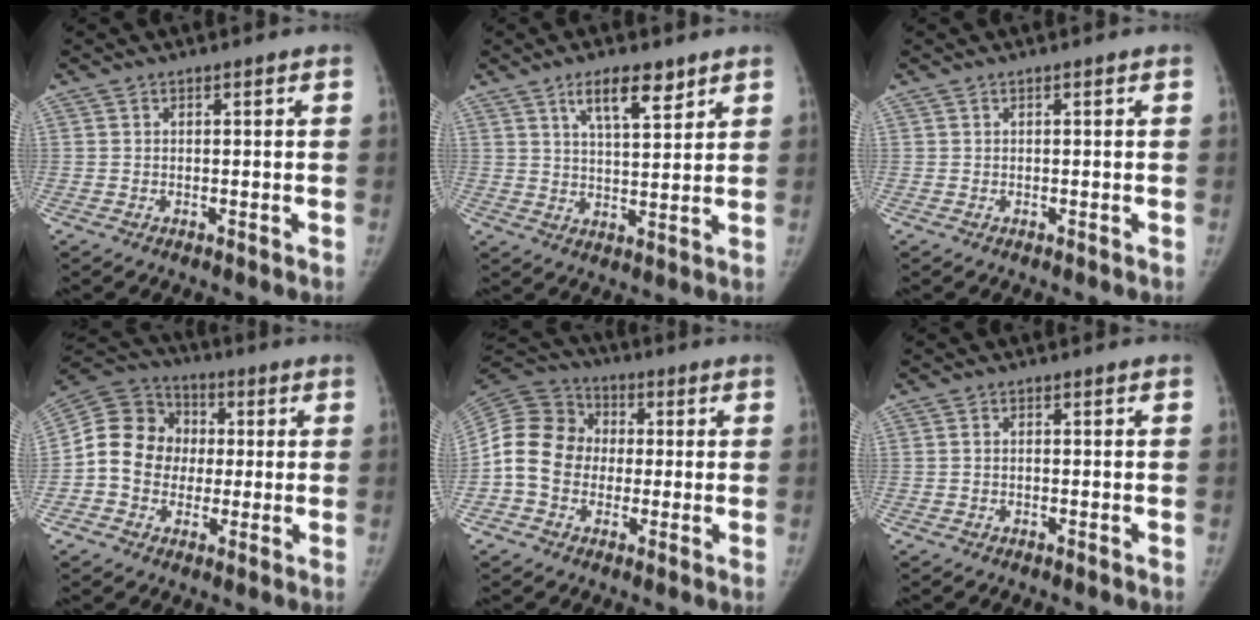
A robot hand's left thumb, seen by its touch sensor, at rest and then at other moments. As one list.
[{"total": 8.0, "force": [5.0, 2.8, 5.6], "torque": [-0.076, -0.030, 0.085]}, {"total": 0.0}, {"total": 13.3, "force": [-0.3, 11.7, 6.2], "torque": [-0.098, 0.029, -0.015]}, {"total": 13.6, "force": [-0.8, 11.5, 7.3], "torque": [-0.131, 0.031, -0.026]}, {"total": 0.7, "force": [-0.3, 0.4, 0.5], "torque": [-0.009, 0.003, -0.006]}]